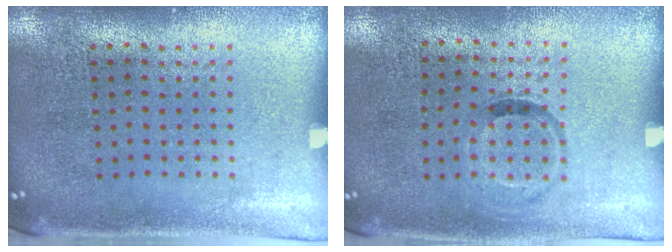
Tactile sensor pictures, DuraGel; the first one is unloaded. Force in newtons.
{"total": 0.8, "press": 0.5, "slide": 0.6}